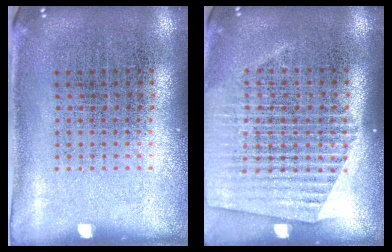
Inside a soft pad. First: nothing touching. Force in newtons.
{"total": 1.6, "press": 1.6, "slide": 0.5}